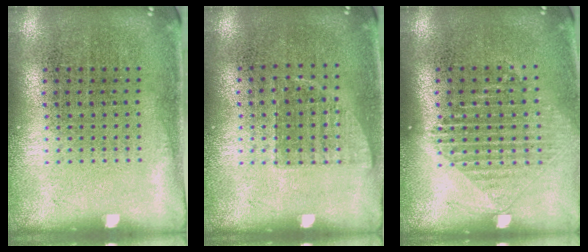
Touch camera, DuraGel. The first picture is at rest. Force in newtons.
{"total": 0.7, "press": 0.7, "slide": 0.2}
{"total": 1.3, "press": 1.2, "slide": 0.5}